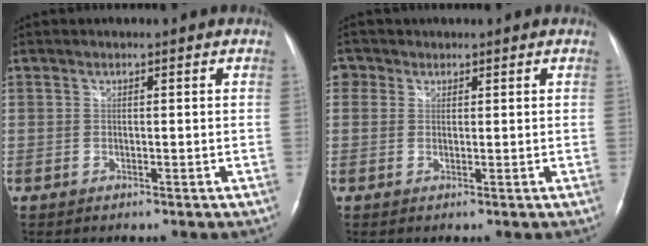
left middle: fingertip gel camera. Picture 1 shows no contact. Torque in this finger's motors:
{"motor_torque": [-0.09, 0.11, -0.17, 0.01]}